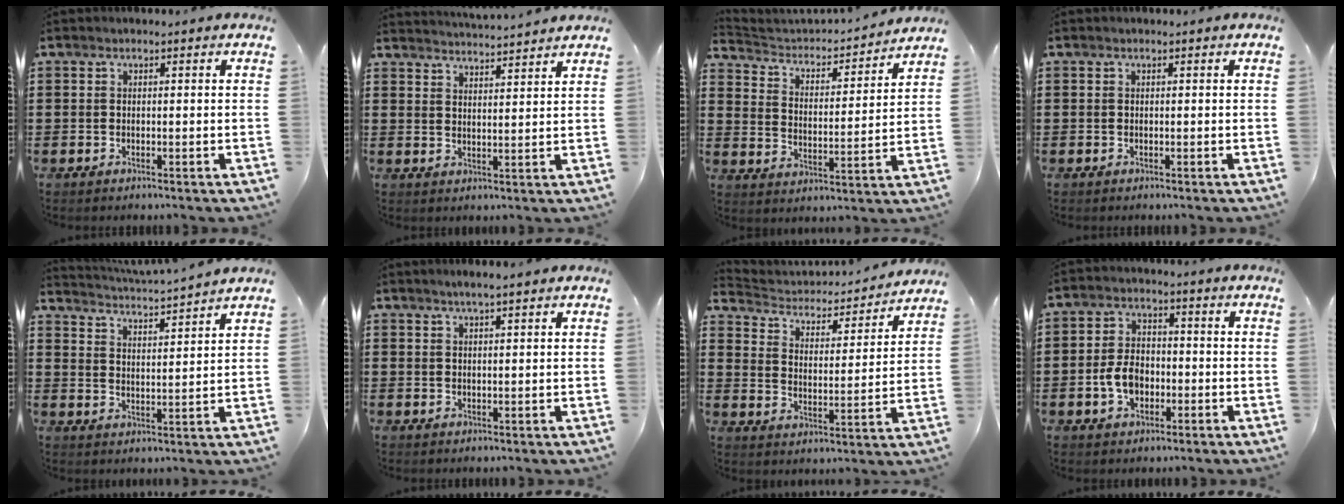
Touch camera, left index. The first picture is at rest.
{"total": 3.4, "force": [3.3, -0.7, 0.0], "torque": [-0.011, -0.020, 0.059]}
{"total": 2.7, "force": [2.6, 0.8, 0.2], "torque": [-0.027, -0.030, 0.034]}
{"total": 0.0}
{"total": 3.3, "force": [3.1, -0.7, 0.5], "torque": [-0.028, -0.028, 0.048]}
{"total": 2.0, "force": [1.6, -0.1, 1.2], "torque": [-0.026, 0.002, 0.029]}
{"total": 2.9, "force": [2.7, 1.1, 0.2], "torque": [-0.027, -0.026, 0.035]}
{"total": 5.5, "force": [-1.5, 3.6, 3.9], "torque": [-0.100, 0.000, -0.036]}